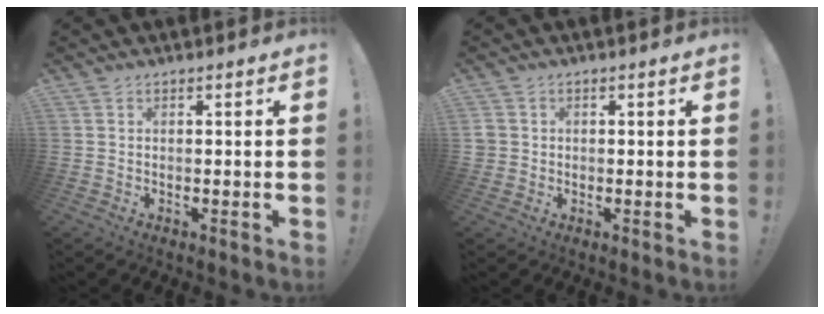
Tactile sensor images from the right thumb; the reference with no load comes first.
{"total": 2.5, "force": [0.1, 2.4, 0.7], "torque": [-0.006, 0.003, 0.004]}